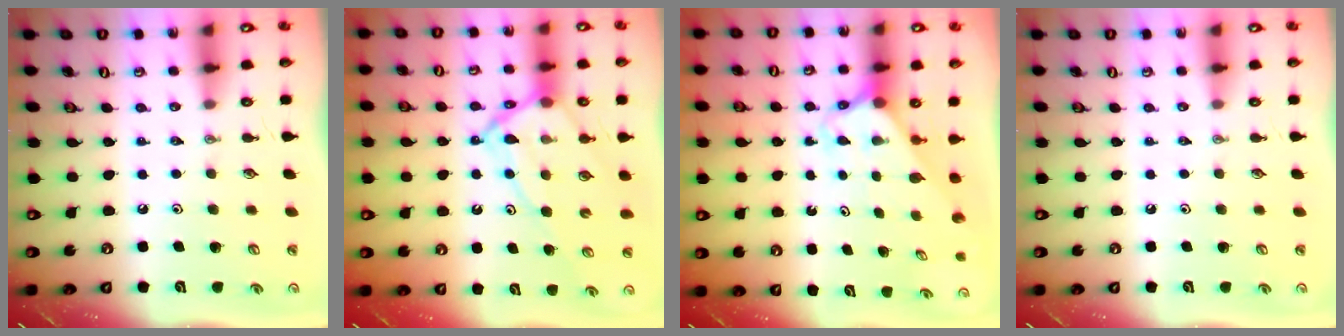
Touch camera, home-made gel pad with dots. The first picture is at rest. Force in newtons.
{"total": 12.4, "press": 12.3, "slide": 1.4}
{"total": 2.4, "press": 2.4, "slide": 0.2}
{"total": 0.0}